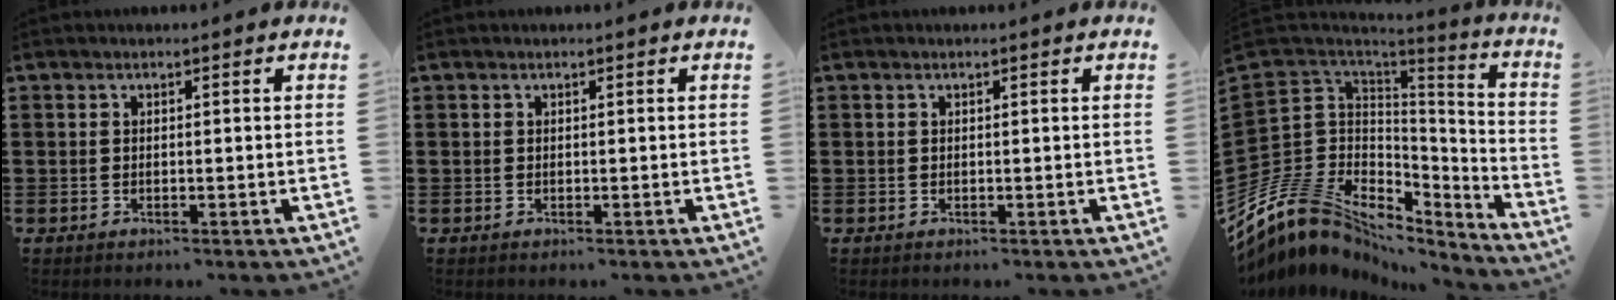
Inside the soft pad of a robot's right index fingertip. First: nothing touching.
{"total": 0.0}
{"total": 0.0}
{"total": 11.5, "force": [-6.0, 8.9, 4.0], "torque": [-0.145, -0.012, -0.121]}